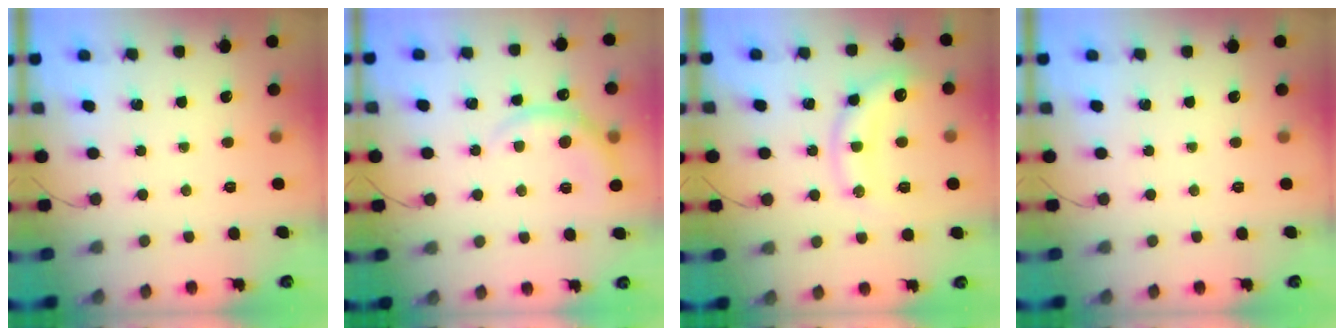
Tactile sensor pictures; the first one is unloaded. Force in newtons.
{"total": 7.0, "press": 7.0, "slide": 0.7}
{"total": 11.9, "press": 11.8, "slide": 1.4}
{"total": 0.0}